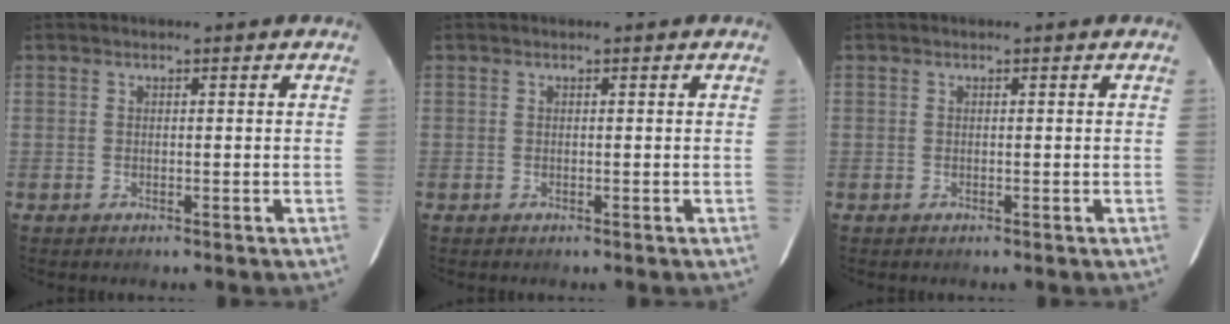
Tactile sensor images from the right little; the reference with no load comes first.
{"total": 0.0}
{"total": 0.0}